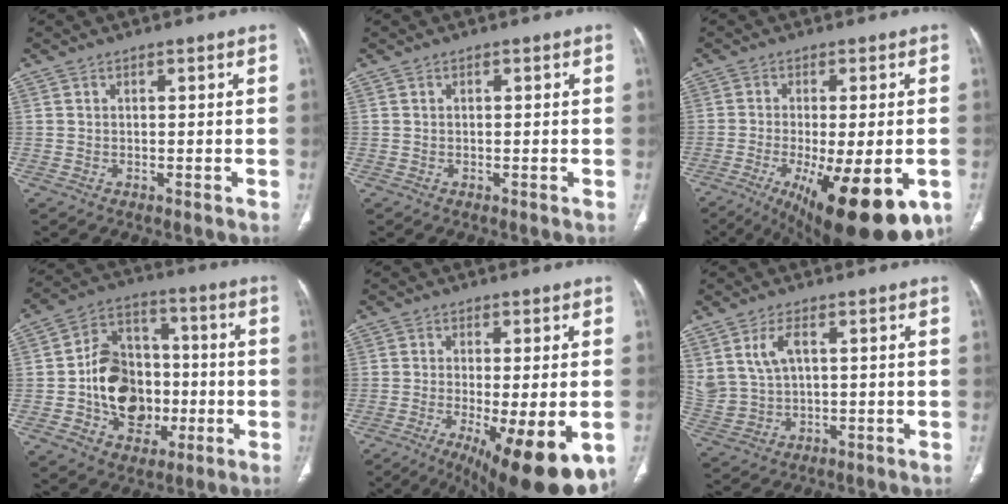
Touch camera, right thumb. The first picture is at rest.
{"total": 0.0}
{"total": 20.4, "force": [-8.2, 6.7, 17.4], "torque": [-0.232, -0.023, -0.106]}
{"total": 17.2, "force": [-2.9, 13.3, 10.6], "torque": [-0.124, 0.035, -0.043]}
{"total": 16.7, "force": [-7.0, 4.5, 14.5], "torque": [-0.189, -0.022, -0.096]}
{"total": 7.0, "force": [2.5, 4.1, 5.2], "torque": [-0.108, -0.006, 0.064]}